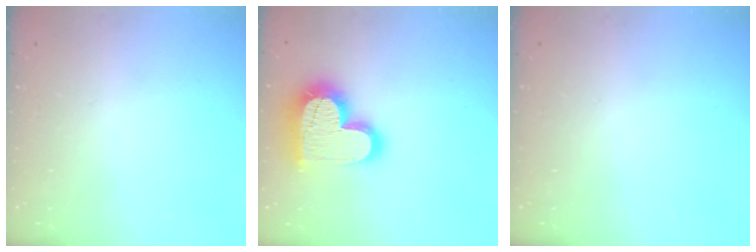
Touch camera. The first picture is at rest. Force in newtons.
{"total": 19.7, "press": 19.7, "slide": 1.7}
{"total": 0.0}